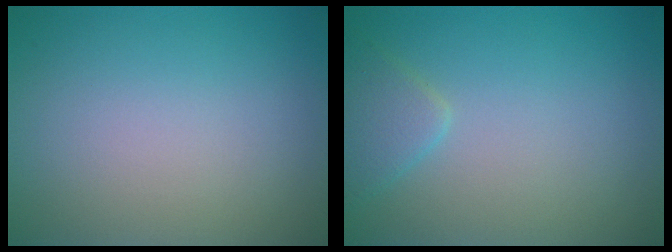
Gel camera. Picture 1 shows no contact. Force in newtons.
{"total": 1.9, "press": 1.9, "slide": 0.1}